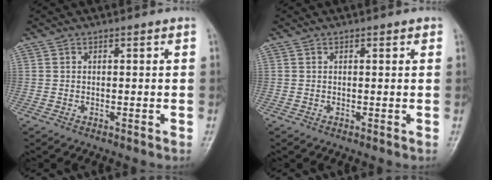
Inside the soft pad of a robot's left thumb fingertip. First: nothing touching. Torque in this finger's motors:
{"motor_torque": [-0.22, -0.13, -0.01, 0.16, 0.04]}